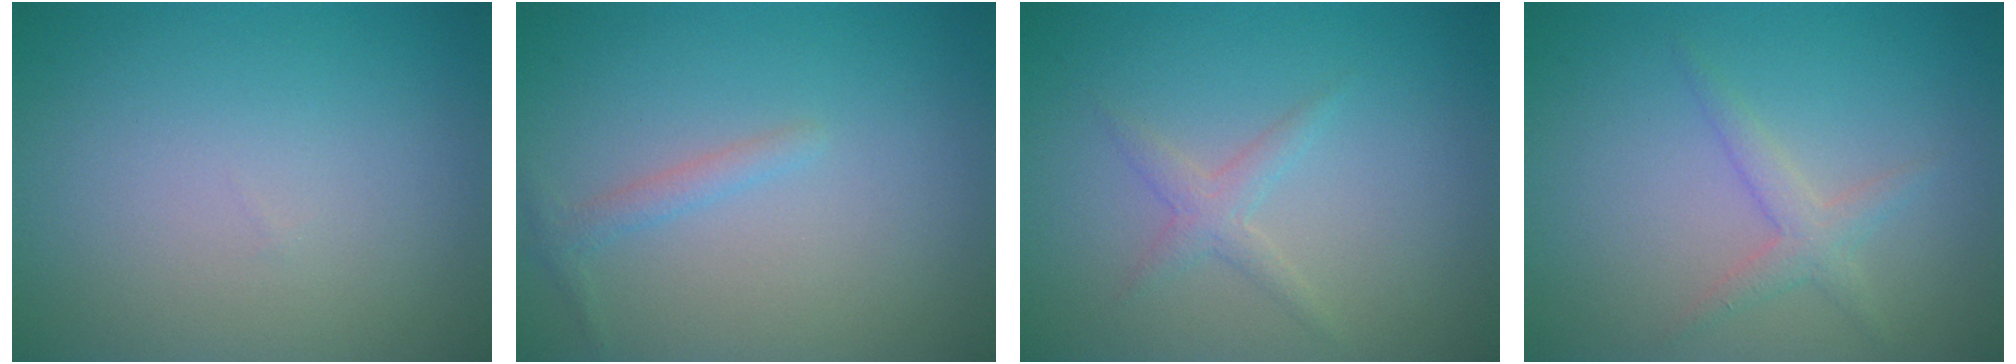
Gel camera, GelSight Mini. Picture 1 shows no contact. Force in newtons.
{"total": 1.2, "press": 1.2, "slide": 0.0}
{"total": 1.5, "press": 1.5, "slide": 0.1}
{"total": 1.8, "press": 1.8, "slide": 0.1}